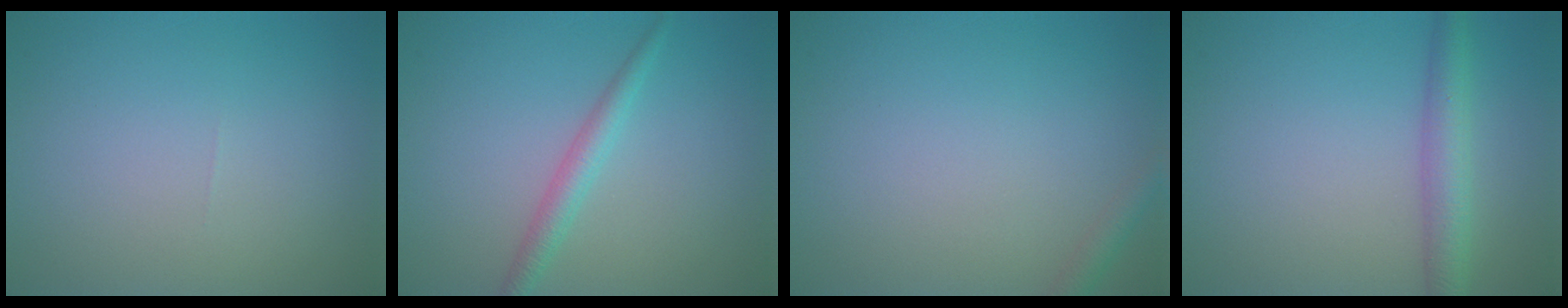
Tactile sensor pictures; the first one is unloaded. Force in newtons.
{"total": 2.2, "press": 2.1, "slide": 0.1}
{"total": 1.4, "press": 1.3, "slide": 0.1}
{"total": 3.3, "press": 3.3, "slide": 0.2}